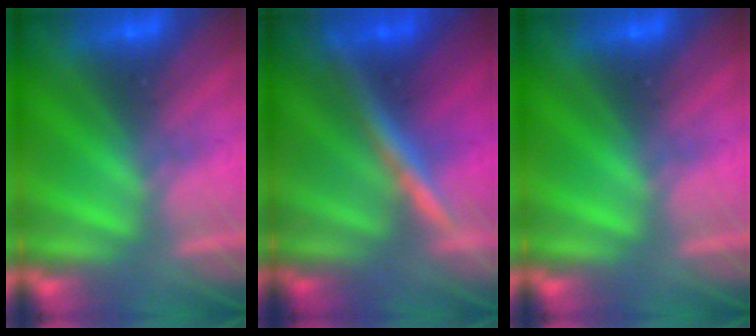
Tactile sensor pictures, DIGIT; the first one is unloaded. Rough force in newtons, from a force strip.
{"total": 2.5}
{"total": 0.0}